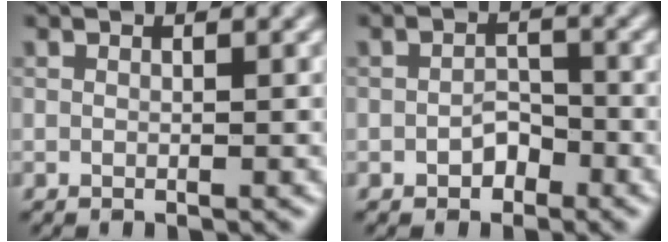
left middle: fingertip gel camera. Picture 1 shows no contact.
{"total": 1.9, "force": [-1.0, 1.3, 1.0], "torque": [-0.014, 0.003, -0.018]}